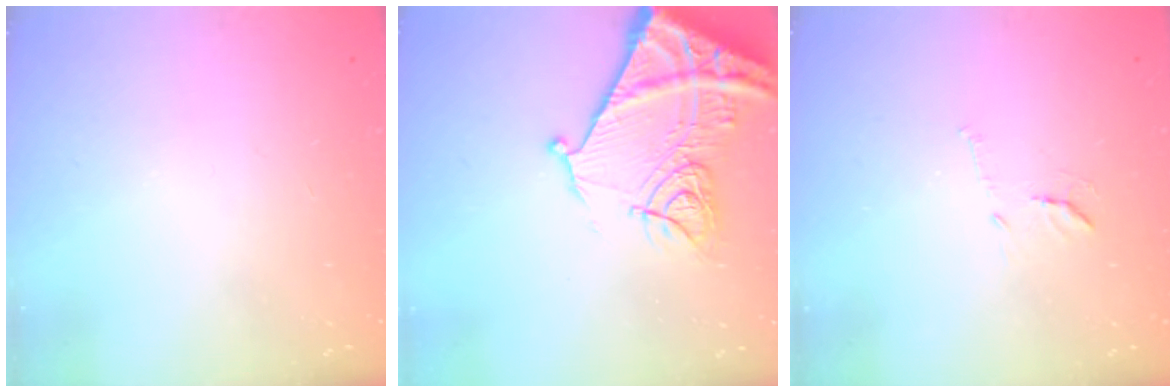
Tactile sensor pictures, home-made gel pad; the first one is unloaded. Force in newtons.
{"total": 18.1, "press": 18.0, "slide": 1.9}
{"total": 9.1, "press": 9.1, "slide": 0.4}